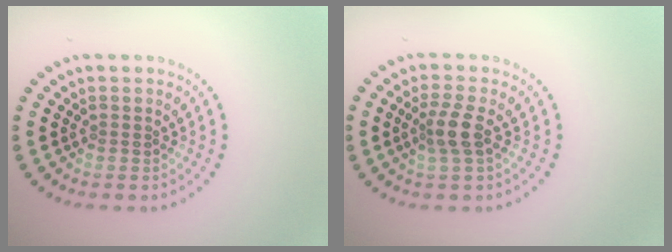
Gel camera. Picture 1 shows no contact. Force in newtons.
{"total": 2.5, "press": 2.0, "slide": 1.5}